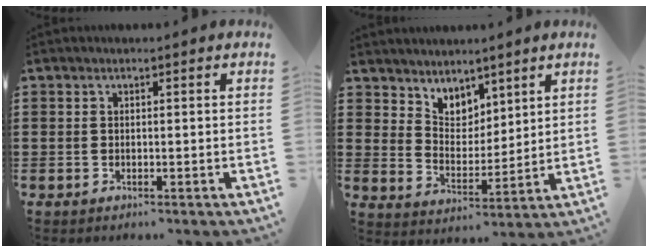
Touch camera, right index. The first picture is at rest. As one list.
[{"total": 4.9, "force": [4.1, 2.6, 0.1], "torque": [-0.025, -0.015, 0.076]}]